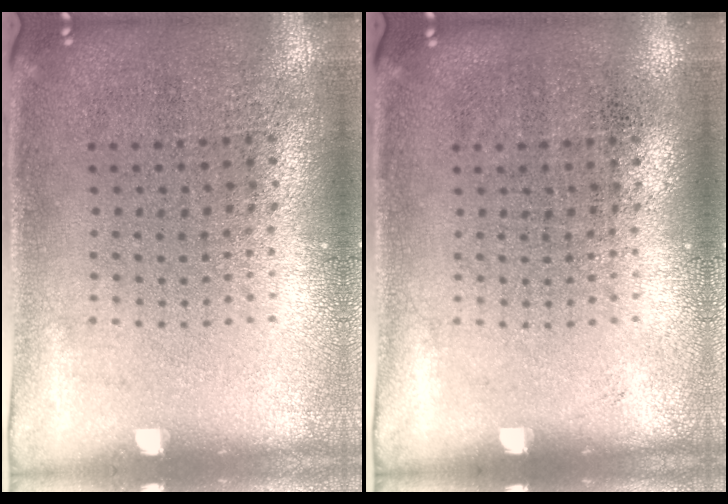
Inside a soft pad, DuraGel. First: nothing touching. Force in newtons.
{"total": 0.0}